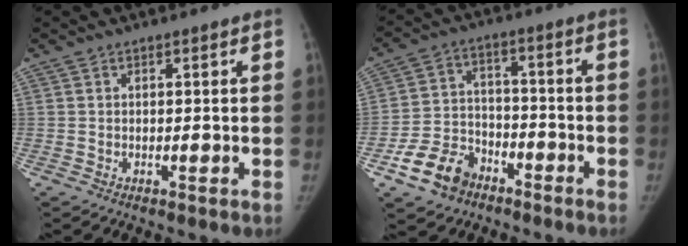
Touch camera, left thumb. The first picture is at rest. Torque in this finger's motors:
{"motor_torque": [-0.74, 2.34, -0.21, 0.35, 0.20]}